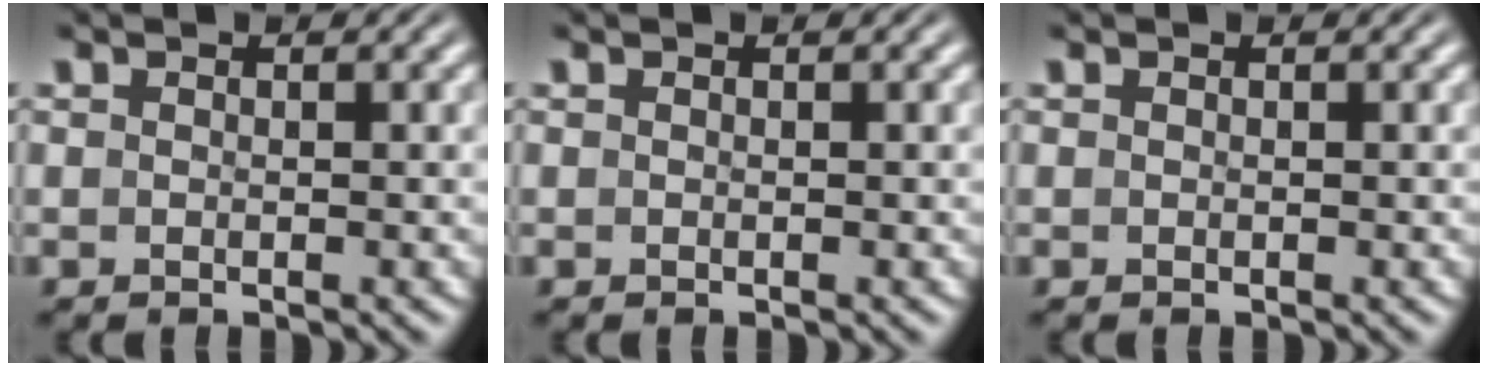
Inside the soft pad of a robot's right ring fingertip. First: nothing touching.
{"total": 0.0}
{"total": 0.0}